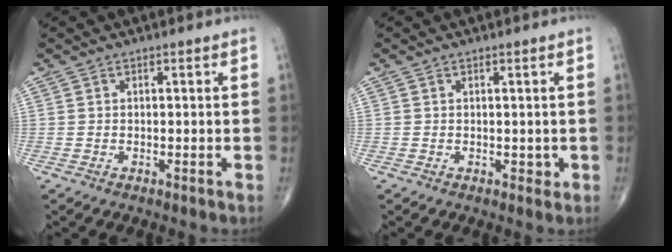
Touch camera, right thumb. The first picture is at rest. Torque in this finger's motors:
{"motor_torque": [0.26, 0.11, -0.06, -0.18, 0.06]}